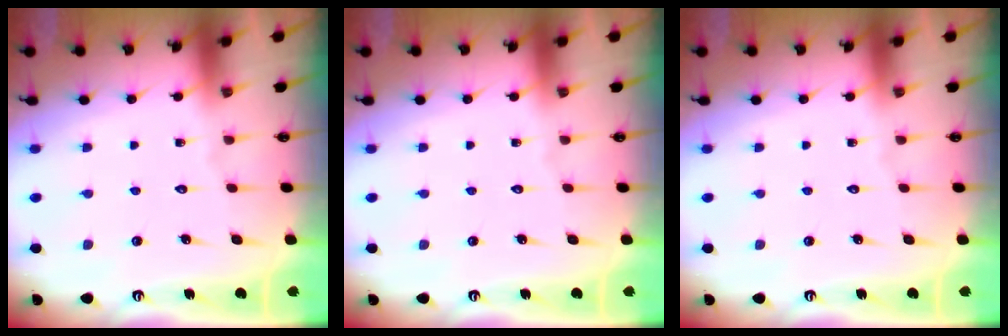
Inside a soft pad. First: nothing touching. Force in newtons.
{"total": 0.0}
{"total": 0.0}